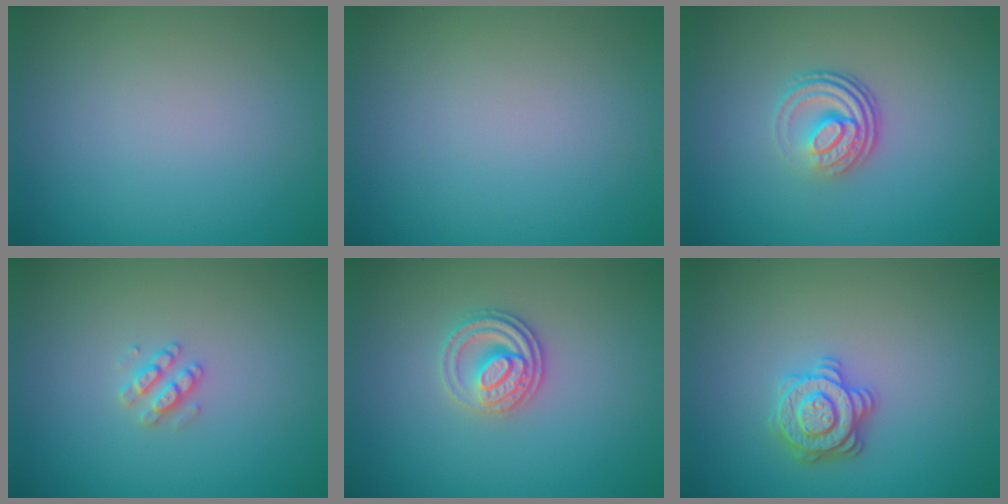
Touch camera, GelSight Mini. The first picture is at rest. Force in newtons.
{"total": 0.0}
{"total": 3.8, "press": 2.6, "slide": 2.8}
{"total": 1.6, "press": 1.6, "slide": 0.3}
{"total": 2.7, "press": 2.5, "slide": 0.9}
{"total": 2.9, "press": 2.8, "slide": 0.6}